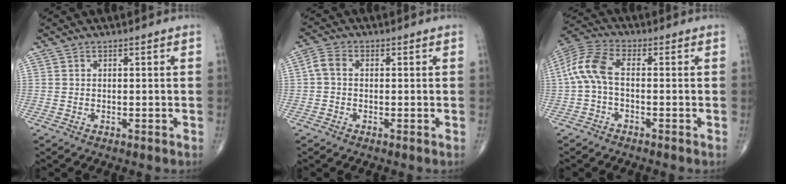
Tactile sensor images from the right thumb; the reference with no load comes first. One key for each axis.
{"total": 3.2, "fx": -0.1, "fy": 2.2, "fz": 2.3, "tx": -0.047, "ty": 0.009, "tz": -0.011}
{"total": 8.1, "fx": -0.6, "fy": 3.8, "fz": 7.1, "tx": -0.165, "ty": 0.028, "tz": -0.020}